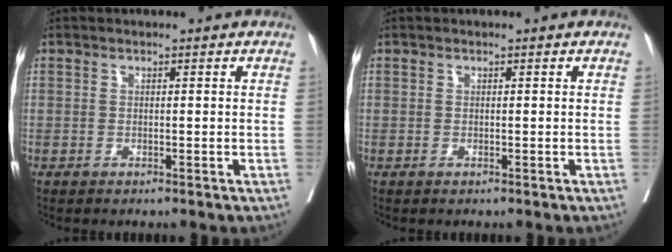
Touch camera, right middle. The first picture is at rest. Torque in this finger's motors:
{"motor_torque": [-0.01, 0.04, 0.00, 0.00]}